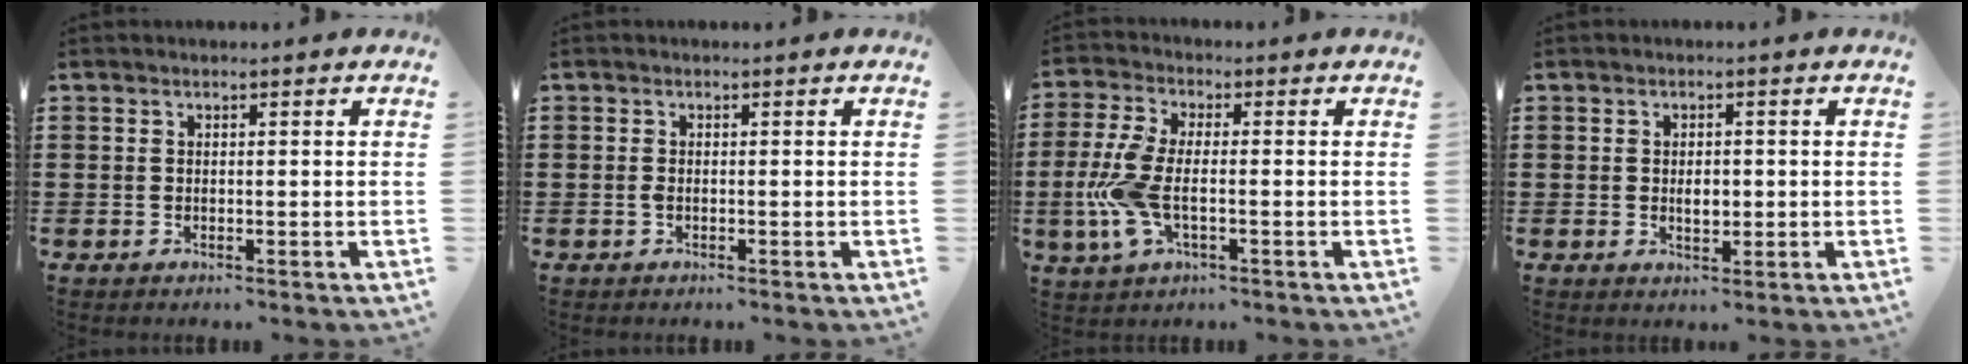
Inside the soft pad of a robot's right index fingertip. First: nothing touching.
{"total": 0.6, "force": [-0.3, 0.2, 0.5], "torque": [-0.012, -0.004, -0.004]}
{"total": 7.6, "force": [-1.4, 3.4, 6.6], "torque": [-0.172, -0.015, -0.034]}
{"total": 2.4, "force": [-0.1, 1.2, 2.1], "torque": [-0.041, 0.004, -0.001]}